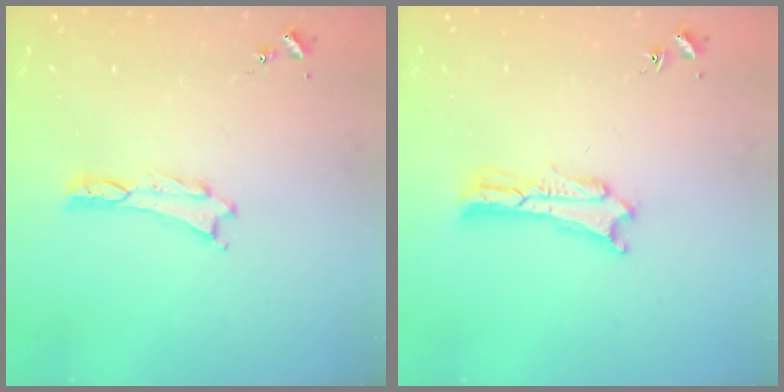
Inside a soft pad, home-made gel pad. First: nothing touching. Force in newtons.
{"total": 1.8, "press": 1.8, "slide": 0.3}